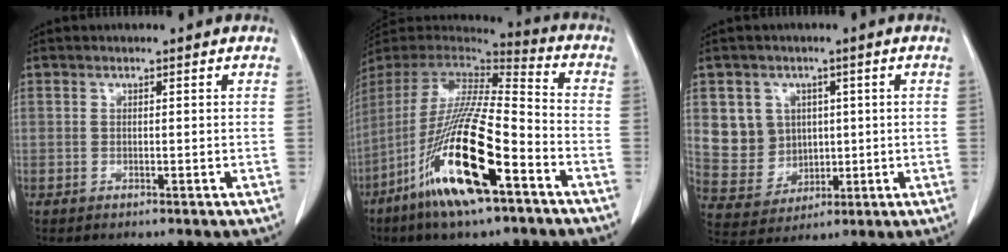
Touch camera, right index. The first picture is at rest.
{"total": 21.8, "force": [-10.5, 3.2, 18.9], "torque": [-0.396, -0.048, -0.198]}
{"total": 7.5, "force": [2.0, 7.0, 1.7], "torque": [-0.039, 0.018, 0.050]}